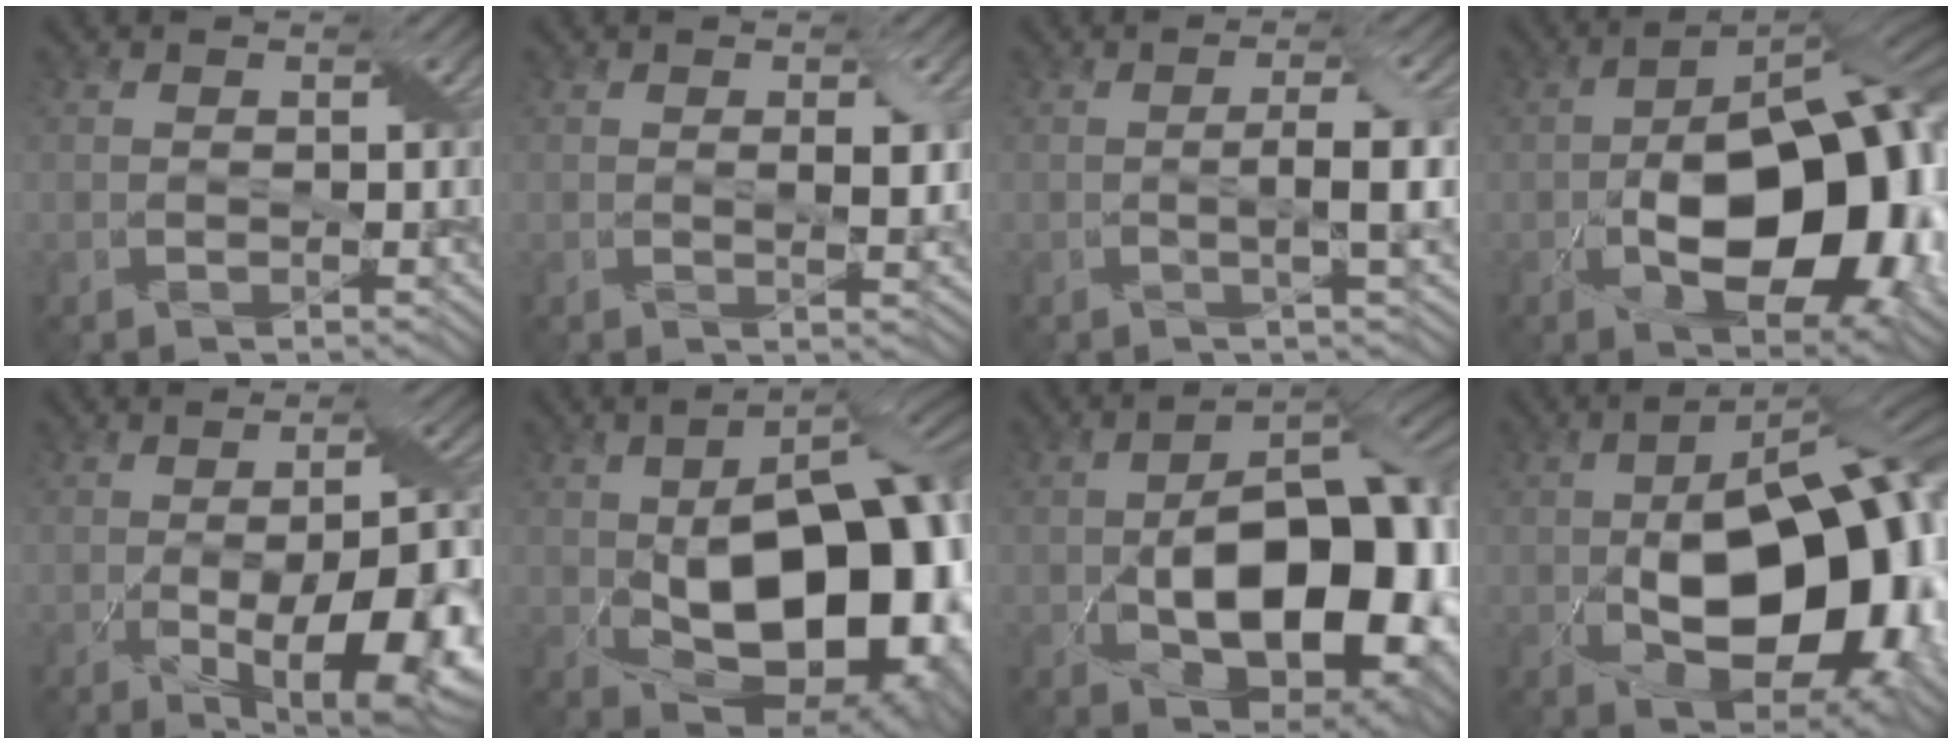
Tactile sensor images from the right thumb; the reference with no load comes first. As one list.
[{"total": 2.3, "force": [0.5, 0.6, 2.2], "torque": [-0.036, -0.001, 0.011]}, {"total": 3.4, "force": [-0.4, 0.3, 3.4], "torque": [-0.057, 0.008, -0.010]}, {"total": 18.1, "force": [-4.2, 9.1, 15.0], "torque": [-0.221, -0.013, -0.065]}, {"total": 14.5, "force": [-4.9, 5.0, 12.7], "torque": [-0.178, -0.025, -0.055]}, {"total": 19.6, "force": [-2.0, 11.2, 15.9], "torque": [-0.210, -0.014, -0.013]}, {"total": 15.8, "force": [-2.3, 8.9, 12.8], "torque": [-0.181, -0.019, -0.026]}, {"total": 17.8, "force": [-2.5, 9.3, 15.0], "torque": [-0.222, -0.016, -0.034]}]